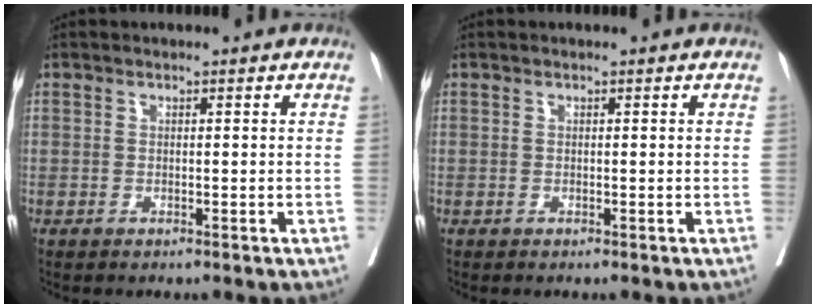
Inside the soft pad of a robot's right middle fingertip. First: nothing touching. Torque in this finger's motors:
{"motor_torque": [0.00, 0.00, -0.01, 0.00]}